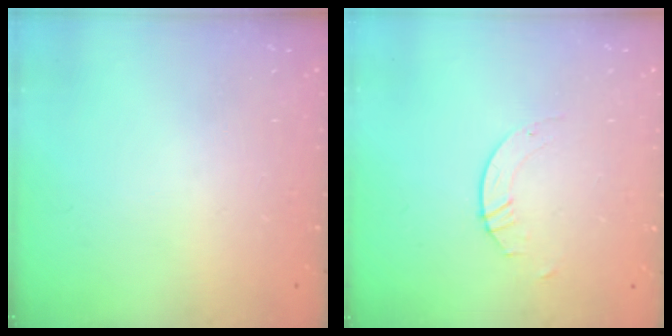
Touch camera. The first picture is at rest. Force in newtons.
{"total": 2.1, "press": 2.1, "slide": 0.1}